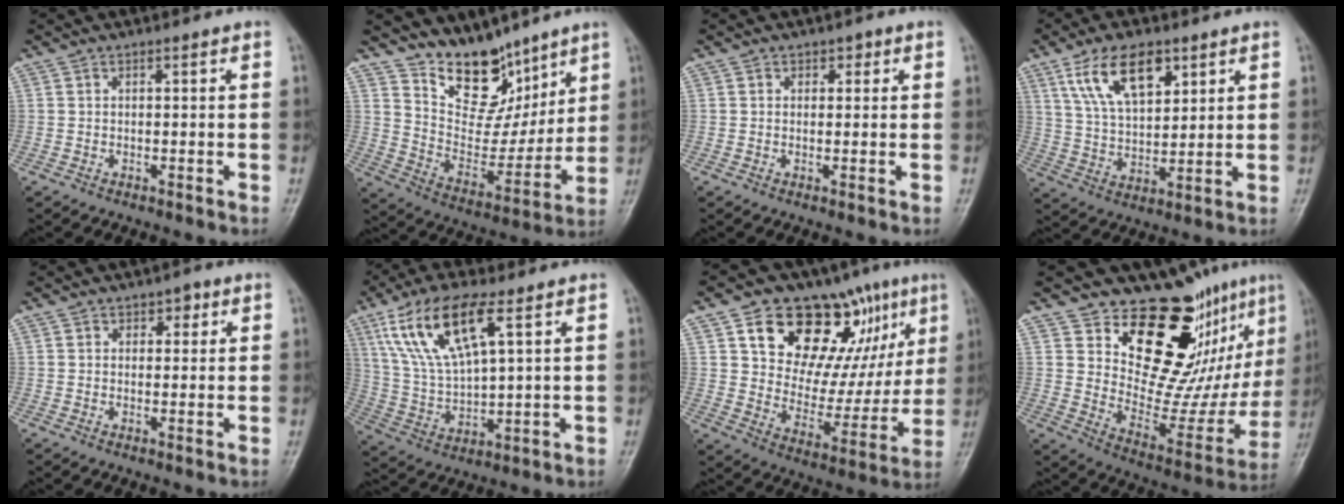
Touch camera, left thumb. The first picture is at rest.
{"total": 15.1, "force": [11.3, 8.2, 5.6], "torque": [-0.038, -0.073, 0.207]}
{"total": 1.5, "force": [0.7, 1.2, 0.6], "torque": [0.009, 0.000, 0.004]}
{"total": 12.2, "force": [6.4, 6.2, 8.4], "torque": [-0.132, -0.021, 0.126]}
{"total": 2.3, "force": [1.0, 1.7, 1.2], "torque": [0.005, -0.001, 0.008]}
{"total": 14.7, "force": [6.7, 4.9, 12.1], "torque": [-0.244, -0.013, 0.136]}
{"total": 23.0, "force": [11.0, 12.6, 15.8], "torque": [-0.172, -0.028, 0.174]}
{"total": 18.9, "force": [12.1, 8.3, 11.9], "torque": [-0.080, -0.099, 0.197]}